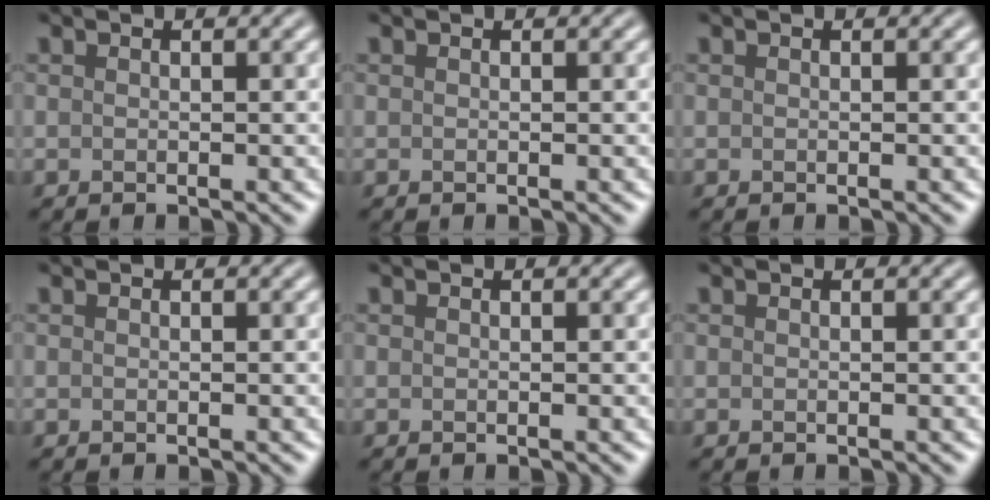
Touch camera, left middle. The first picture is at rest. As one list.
[{"total": 0.0}, {"total": 0.0}, {"total": 0.0}, {"total": 0.0}, {"total": 0.0}]